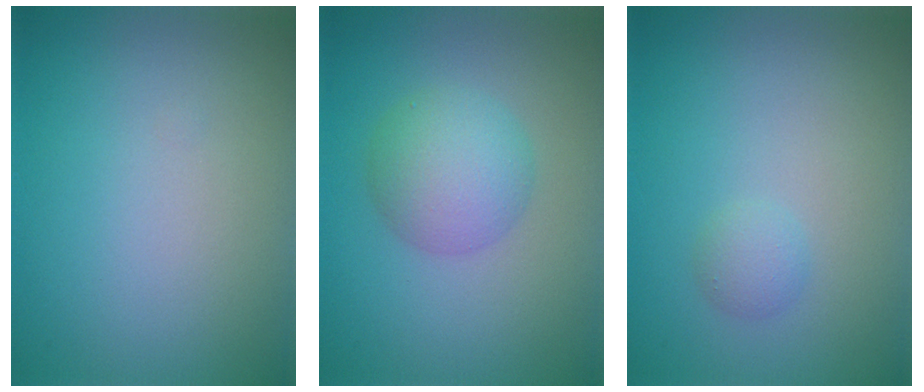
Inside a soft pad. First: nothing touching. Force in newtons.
{"total": 4.4, "press": 4.4, "slide": 0.1}
{"total": 1.1, "press": 1.1, "slide": 0.0}